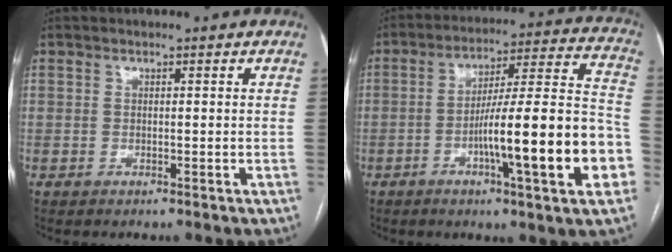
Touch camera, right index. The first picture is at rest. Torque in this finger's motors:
{"motor_torque": [2.14, 0.00, 1.05, 0.21]}